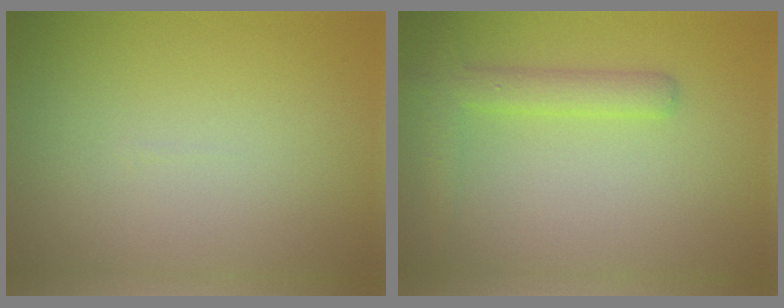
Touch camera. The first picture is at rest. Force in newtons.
{"total": 2.9, "press": 2.9, "slide": 0.1}